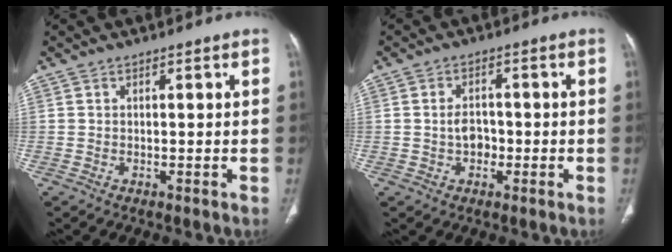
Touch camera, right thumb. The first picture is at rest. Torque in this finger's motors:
{"motor_torque": [-0.25, 0.32, 0.33, 0.31, 0.01]}